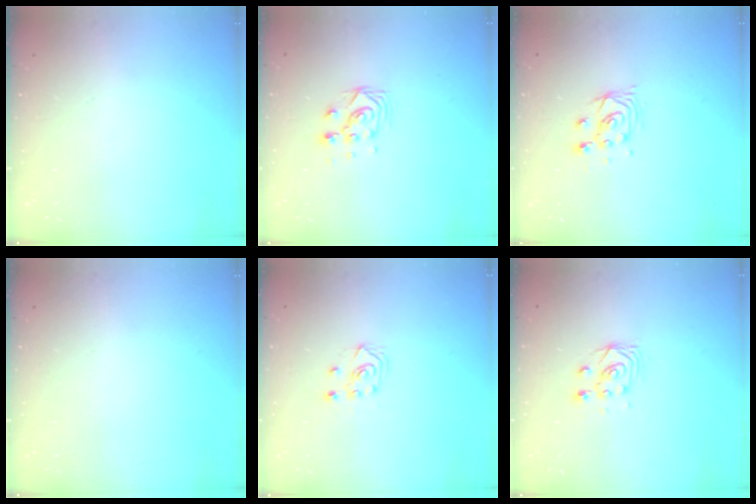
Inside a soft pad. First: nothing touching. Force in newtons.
{"total": 6.8, "press": 6.8, "slide": 0.4}
{"total": 5.0, "press": 5.0, "slide": 0.3}
{"total": 0.0}
{"total": 3.7, "press": 3.6, "slide": 0.8}
{"total": 2.8, "press": 2.5, "slide": 1.3}